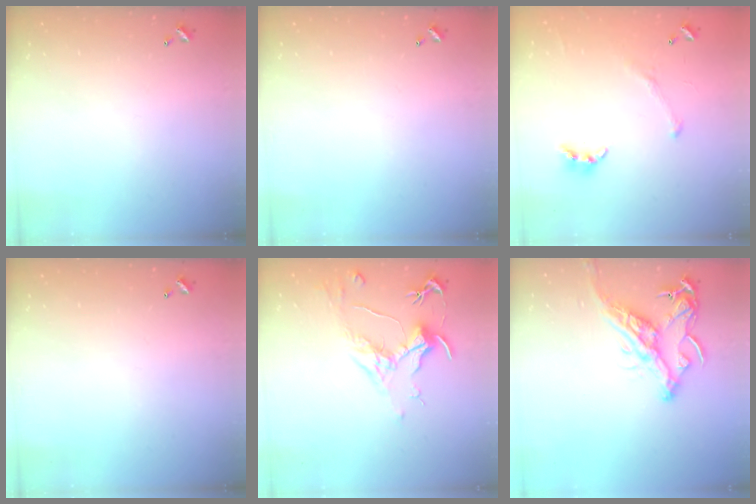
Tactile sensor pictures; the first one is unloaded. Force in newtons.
{"total": 0.0}
{"total": 2.3, "press": 2.3, "slide": 0.5}
{"total": 0.0}
{"total": 1.8, "press": 1.6, "slide": 0.9}
{"total": 15.3, "press": 15.2, "slide": 1.8}